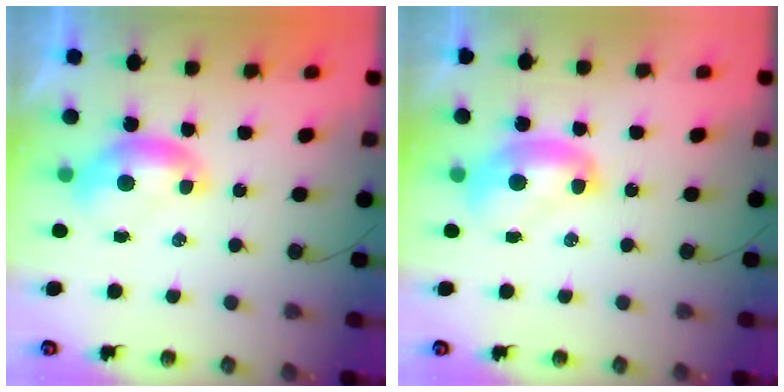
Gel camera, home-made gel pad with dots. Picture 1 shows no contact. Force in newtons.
{"total": 2.4, "press": 2.4, "slide": 0.3}